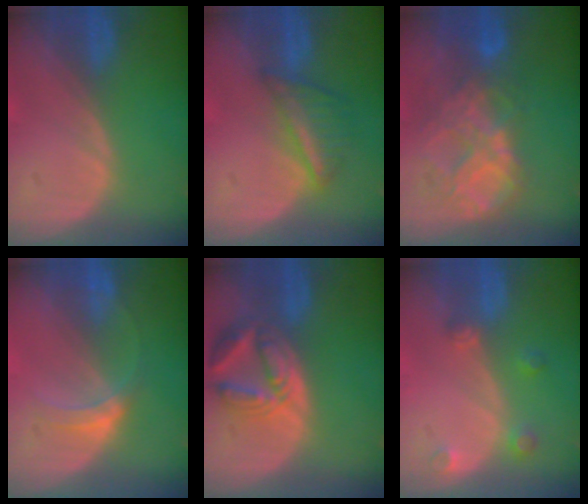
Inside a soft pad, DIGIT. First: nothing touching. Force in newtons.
{"total": 5.3, "press": 5.2, "slide": 1.1}
{"total": 9.0, "press": 7.7, "slide": 4.6}
{"total": 3.7, "press": 3.3, "slide": 1.7}
{"total": 8.0, "press": 7.1, "slide": 3.7}
{"total": 2.7, "press": 2.6, "slide": 0.5}